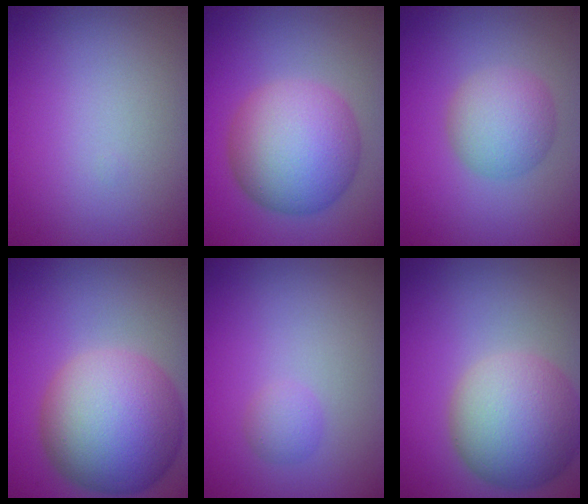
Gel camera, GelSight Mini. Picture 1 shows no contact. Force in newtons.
{"total": 9.3, "press": 9.3, "slide": 0.1}
{"total": 4.4, "press": 4.4, "slide": 0.1}
{"total": 12.4, "press": 12.4, "slide": 0.5}
{"total": 1.3, "press": 1.3, "slide": 0.0}
{"total": 9.0, "press": 9.0, "slide": 0.5}